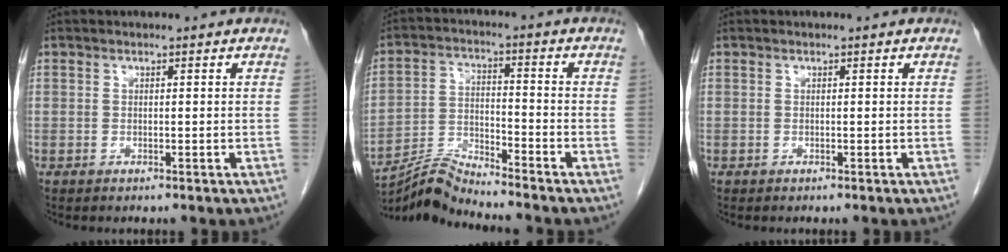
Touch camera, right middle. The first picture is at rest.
{"total": 6.8, "force": [-6.6, -1.5, 0.3], "torque": [-0.018, -0.001, -0.124]}
{"total": 0.0}